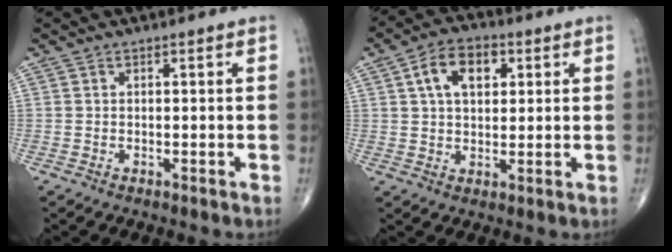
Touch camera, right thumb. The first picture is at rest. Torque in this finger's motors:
{"motor_torque": [0.05, 0.05, 0.86, 0.66, 0.06]}